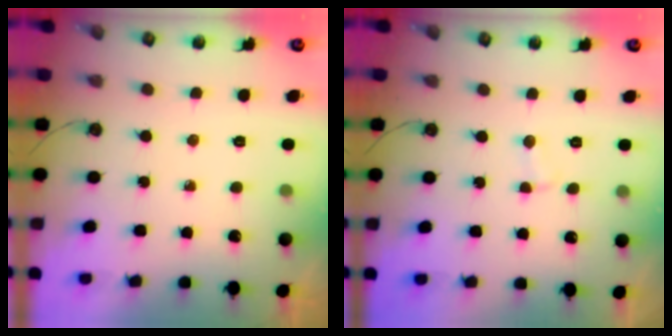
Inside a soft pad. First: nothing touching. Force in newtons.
{"total": 2.3, "press": 2.3, "slide": 0.2}